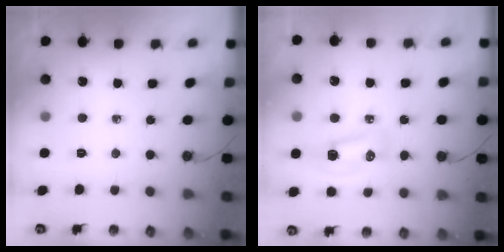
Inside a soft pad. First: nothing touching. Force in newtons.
{"total": 8.4, "press": 8.1, "slide": 2.5}